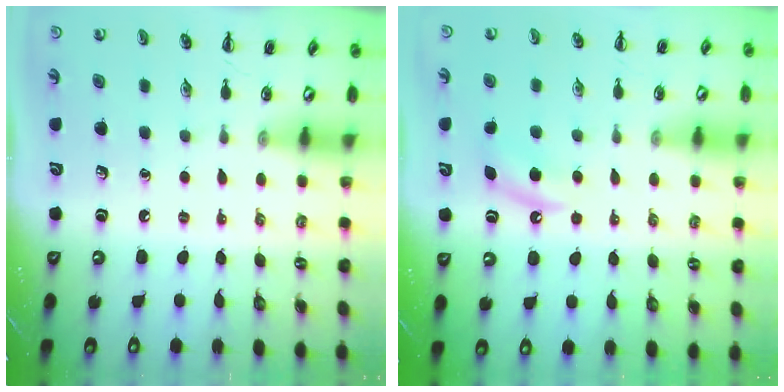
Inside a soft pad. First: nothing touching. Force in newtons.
{"total": 6.1, "press": 5.8, "slide": 1.8}